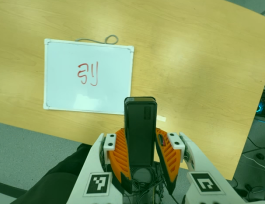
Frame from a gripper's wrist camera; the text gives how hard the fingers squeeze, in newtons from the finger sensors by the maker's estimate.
{"total": 5.1, "left": 3.9, "right": 6.3}